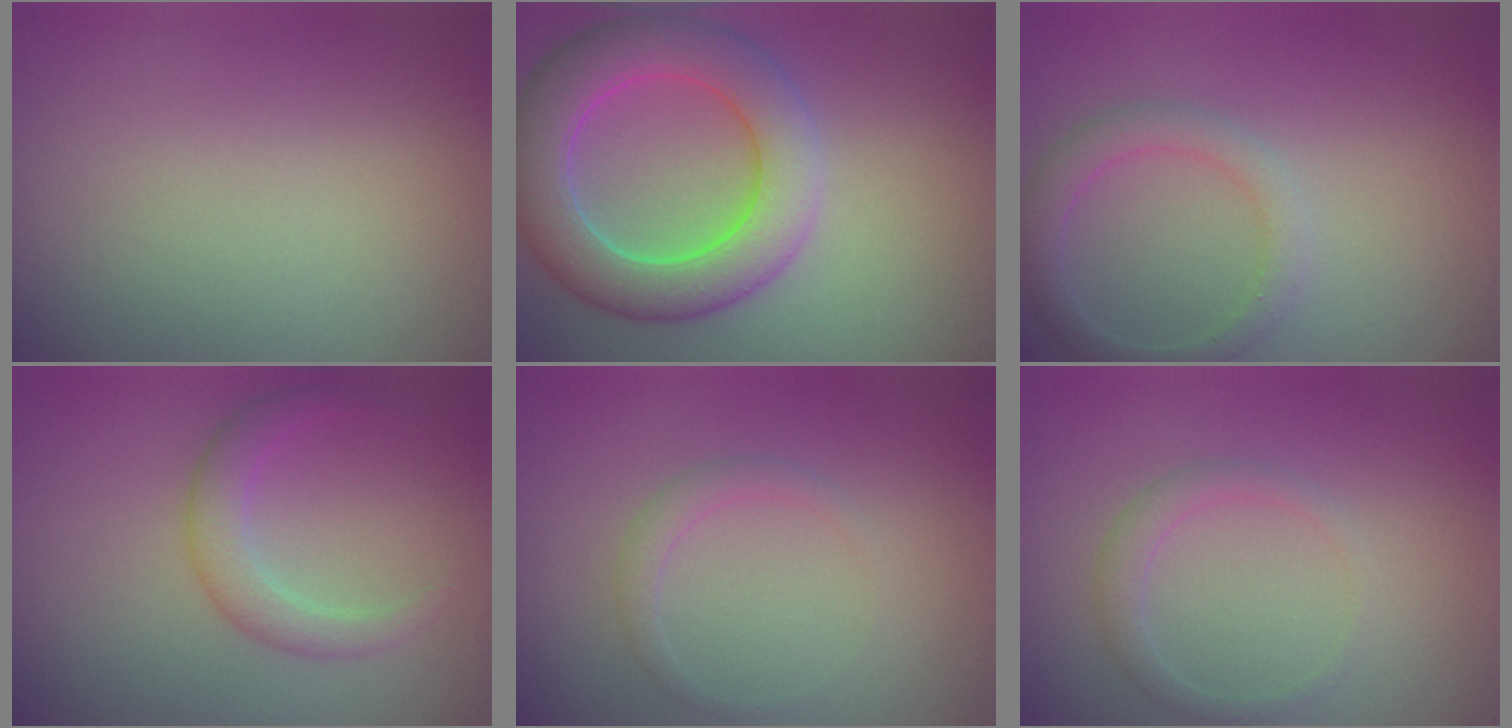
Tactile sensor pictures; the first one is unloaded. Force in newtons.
{"total": 7.5, "press": 7.5, "slide": 0.2}
{"total": 2.5, "press": 2.5, "slide": 0.2}
{"total": 2.6, "press": 2.6, "slide": 0.1}
{"total": 1.2, "press": 1.2, "slide": 0.1}
{"total": 1.6, "press": 1.6, "slide": 0.0}